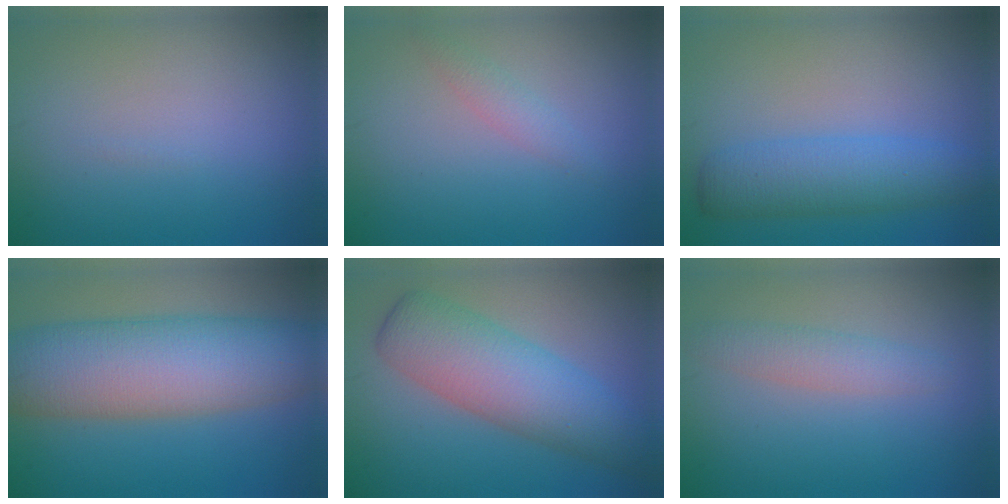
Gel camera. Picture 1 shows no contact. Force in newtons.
{"total": 1.3, "press": 1.3, "slide": 0.1}
{"total": 4.9, "press": 4.8, "slide": 0.1}
{"total": 12.1, "press": 12.1, "slide": 0.6}
{"total": 7.5, "press": 7.5, "slide": 0.2}
{"total": 2.5, "press": 2.5, "slide": 0.1}